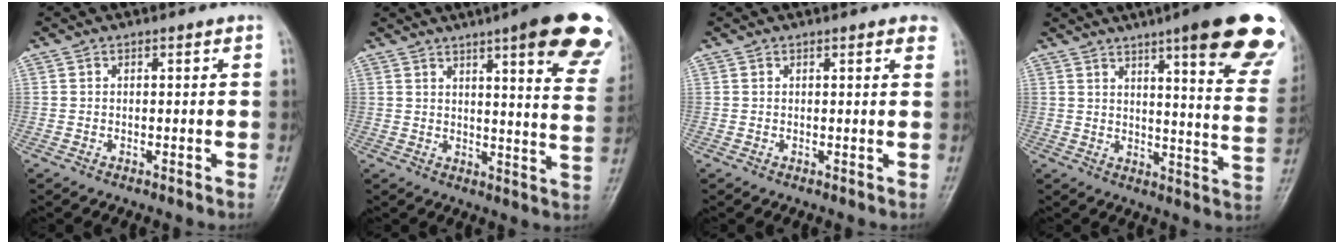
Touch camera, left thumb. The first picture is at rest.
{"total": 21.3, "force": [12.9, 4.0, 16.5], "torque": [-0.186, -0.042, 0.146]}
{"total": 2.2, "force": [1.5, 0.5, 1.5], "torque": [-0.012, 0.001, 0.015]}
{"total": 24.5, "force": [14.9, 4.2, 18.9], "torque": [-0.211, -0.056, 0.184]}